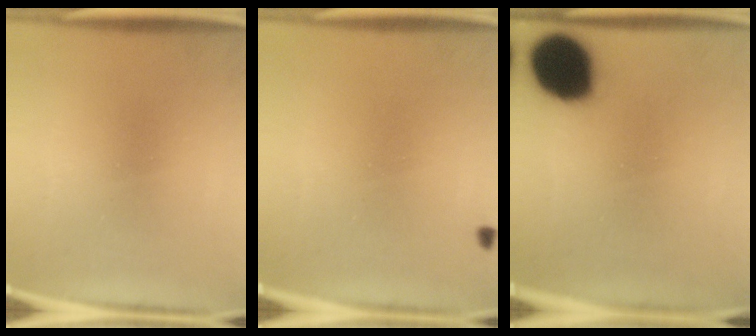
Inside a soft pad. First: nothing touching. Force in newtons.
{"total": 0.6}
{"total": 19.1}